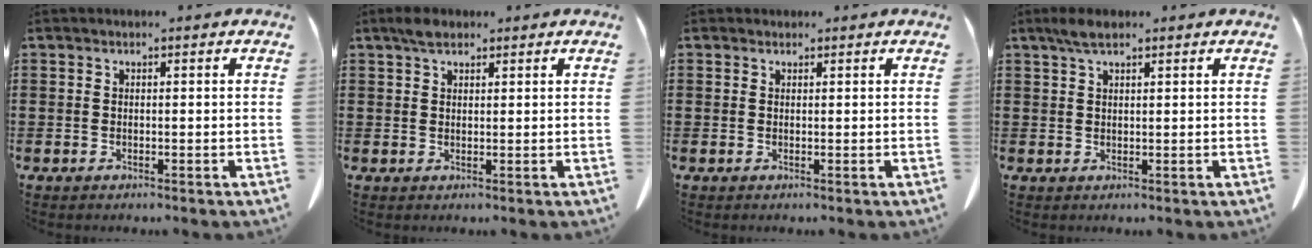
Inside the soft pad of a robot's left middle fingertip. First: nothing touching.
{"total": 2.5, "force": [1.7, 1.1, 1.4], "torque": [-0.025, 0.003, 0.030]}
{"total": 0.6, "force": [0.5, 0.4, 0.1], "torque": [-0.002, 0.002, 0.010]}
{"total": 2.7, "force": [1.6, 0.8, 2.0], "torque": [-0.042, 0.005, 0.029]}